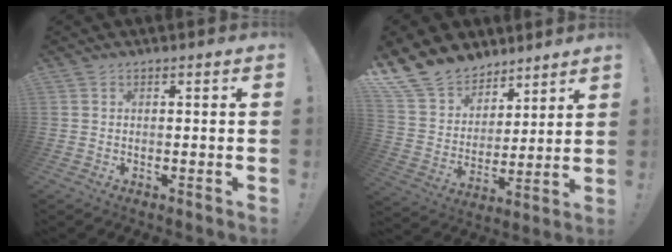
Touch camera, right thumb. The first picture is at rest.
{"total": 15.3, "force": [11.3, 9.6, 3.8], "torque": [-0.074, -0.084, 0.224]}